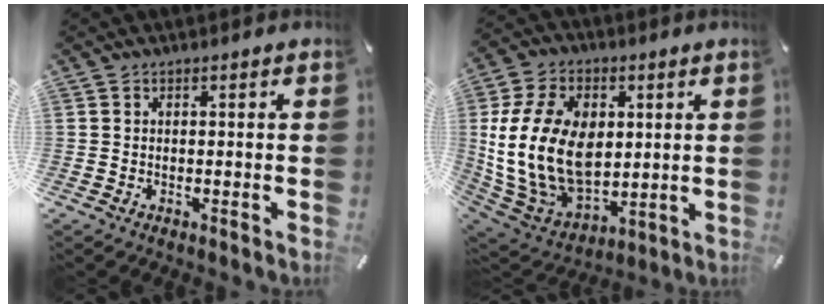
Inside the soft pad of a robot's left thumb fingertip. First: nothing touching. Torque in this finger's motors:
{"motor_torque": [2.55, 2.46, 2.61, 0.04, 1.05]}